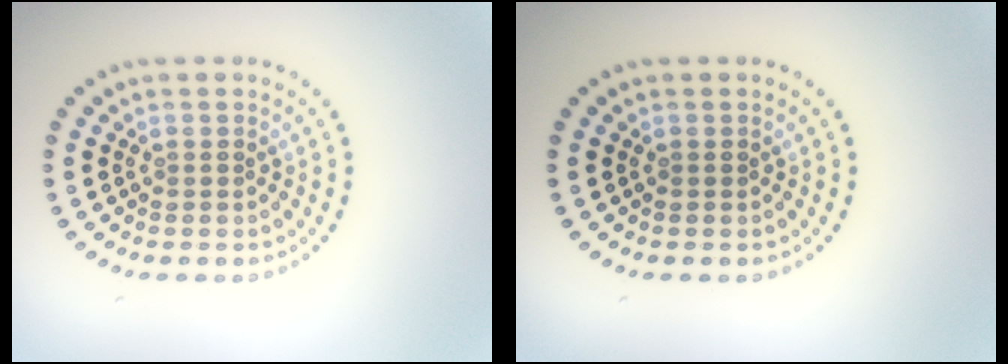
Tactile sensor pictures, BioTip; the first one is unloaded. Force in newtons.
{"total": 0.0}